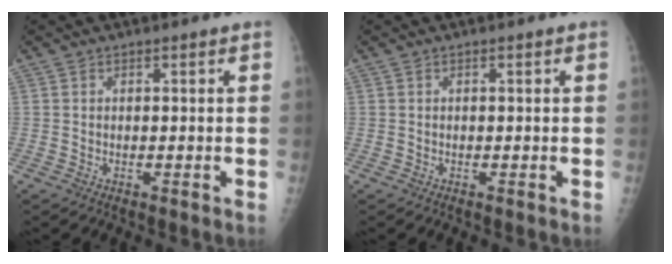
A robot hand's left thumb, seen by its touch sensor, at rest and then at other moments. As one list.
[{"total": 0.0}]